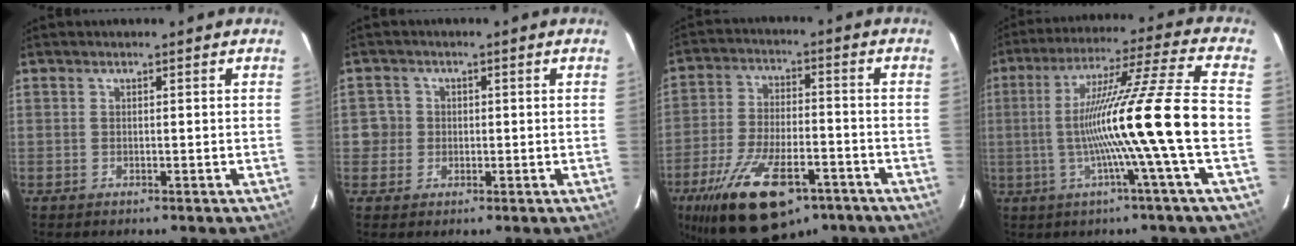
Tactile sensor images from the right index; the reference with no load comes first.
{"total": 3.2, "force": [-0.4, 3.2, 0.2], "torque": [0.006, 0.018, -0.005]}
{"total": 20.4, "force": [-13.3, 8.7, 12.8], "torque": [-0.255, -0.028, -0.214]}
{"total": 16.3, "force": [-3.4, -3.7, 15.5], "torque": [-0.261, -0.007, -0.061]}